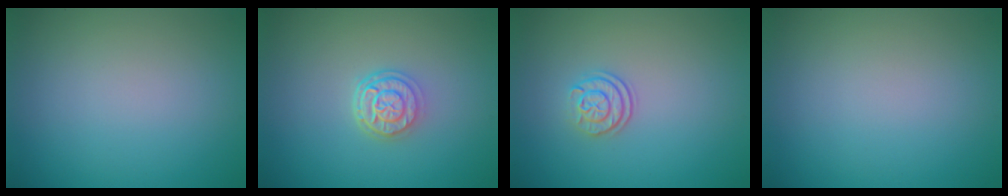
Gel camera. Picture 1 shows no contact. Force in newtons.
{"total": 3.1, "press": 2.5, "slide": 1.9}
{"total": 2.1, "press": 1.7, "slide": 1.3}
{"total": 0.0}